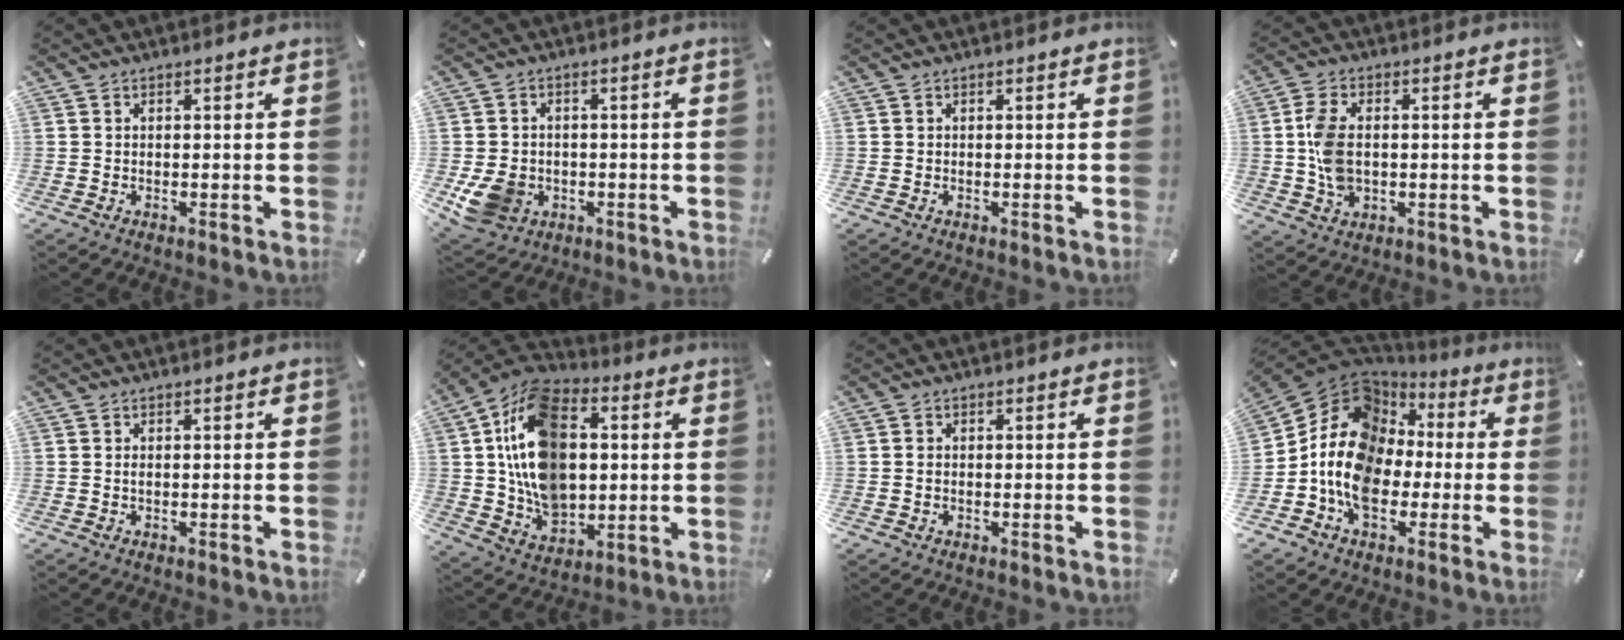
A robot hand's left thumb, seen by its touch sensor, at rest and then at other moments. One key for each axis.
{"total": 8.5, "fx": -2.0, "fy": 7.2, "fz": 4.1, "tx": -0.102, "ty": 0.011, "tz": -0.034}
{"total": 0.0}
{"total": 8.0, "fx": 0.0, "fy": 5.3, "fz": 6.0, "tx": -0.145, "ty": 0.003, "tz": -0.003}
{"total": 0.6, "fx": 0.0, "fy": 0.1, "fz": 0.5, "tx": -0.012, "ty": -0.001, "tz": 0.001}
{"total": 20.7, "fx": 2.4, "fy": 15.1, "fz": 14.0, "tx": -0.277, "ty": -0.009, "tz": 0.043}
{"total": 1.0, "fx": -0.2, "fy": 0.7, "fz": 0.7, "tx": -0.015, "ty": 0.004, "tz": -0.005}
{"total": 16.3, "fx": -1.5, "fy": 13.3, "fz": 9.3, "tx": -0.206, "ty": 0.003, "tz": -0.031}